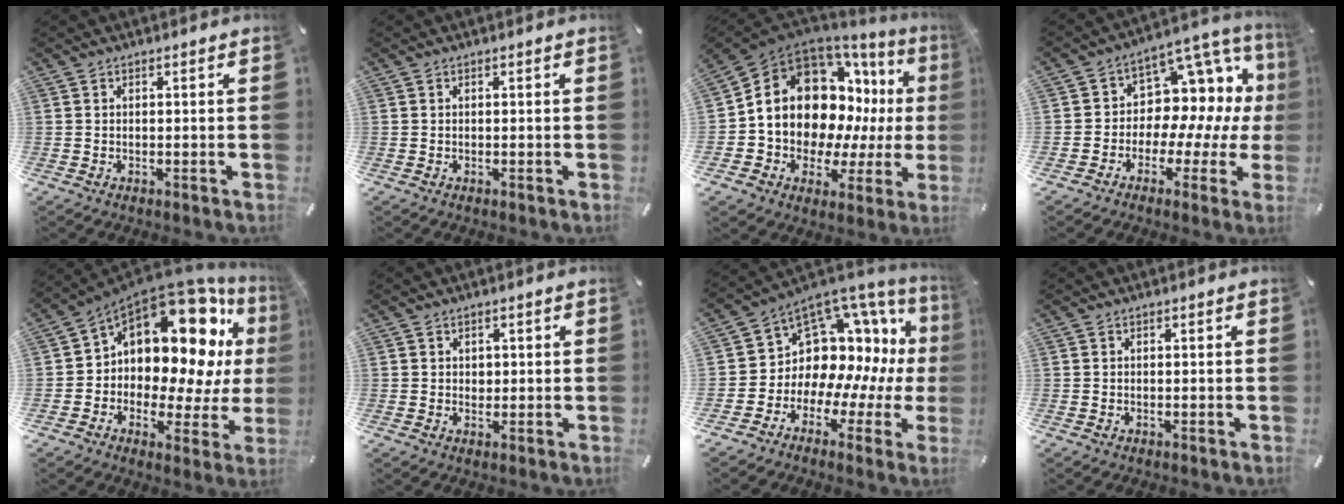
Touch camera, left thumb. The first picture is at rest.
{"total": 0.0}
{"total": 17.4, "force": [4.1, 13.4, 10.3], "torque": [-0.177, -0.058, 0.083]}
{"total": 9.5, "force": [2.3, 7.9, 4.6], "torque": [-0.070, -0.047, 0.044]}
{"total": 17.1, "force": [8.2, 9.7, 11.5], "torque": [-0.178, -0.085, 0.129]}
{"total": 1.4, "force": [0.3, 1.3, 0.4], "torque": [-0.001, 0.001, 0.002]}
{"total": 11.1, "force": [3.8, 9.3, 4.9], "torque": [-0.084, -0.075, 0.080]}
{"total": 0.0}